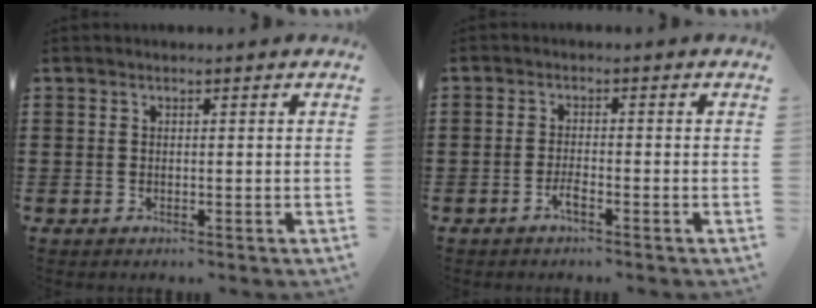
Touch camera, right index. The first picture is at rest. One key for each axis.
{"total": 2.0, "fx": -1.3, "fy": 0.4, "fz": 1.5, "tx": -0.035, "ty": -0.004, "tz": -0.026}